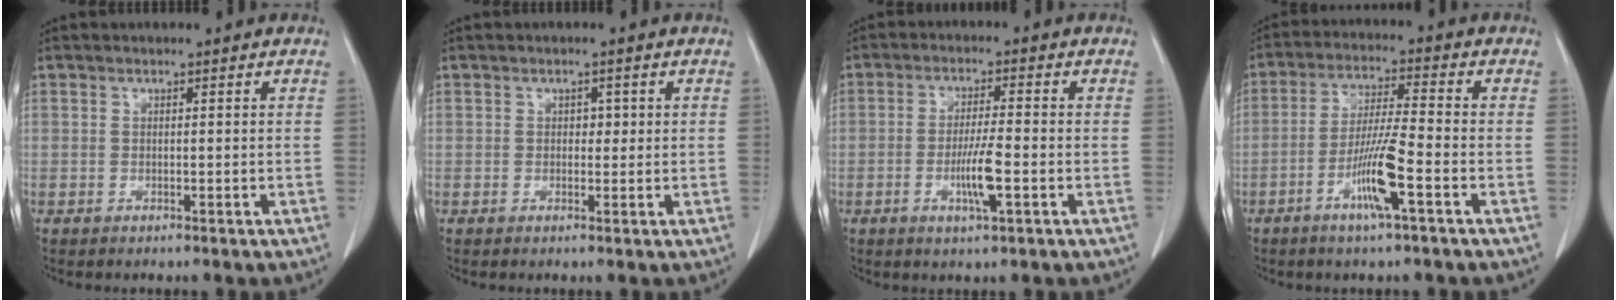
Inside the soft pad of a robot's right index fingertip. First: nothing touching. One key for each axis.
{"total": 1.4, "fx": 0.2, "fy": 1.0, "fz": 0.9, "tx": -0.008, "ty": 0.002, "tz": 0.001}
{"total": 5.5, "fx": -1.7, "fy": 0.3, "fz": 5.3, "tx": -0.101, "ty": -0.006, "tz": -0.029}
{"total": 8.3, "fx": -3.6, "fy": -0.2, "fz": 7.4, "tx": -0.146, "ty": -0.007, "tz": -0.069}